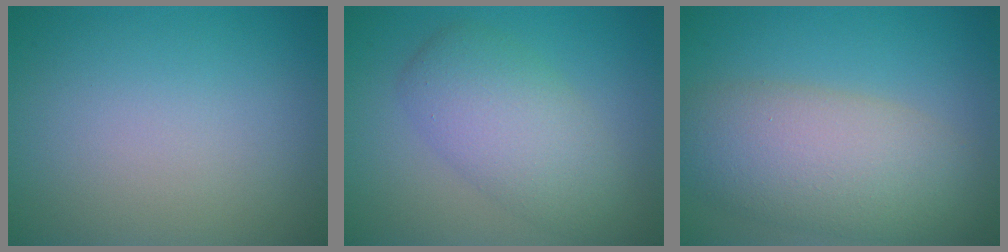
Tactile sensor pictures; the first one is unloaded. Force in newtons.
{"total": 5.3, "press": 5.3, "slide": 0.2}
{"total": 7.7, "press": 7.7, "slide": 0.4}